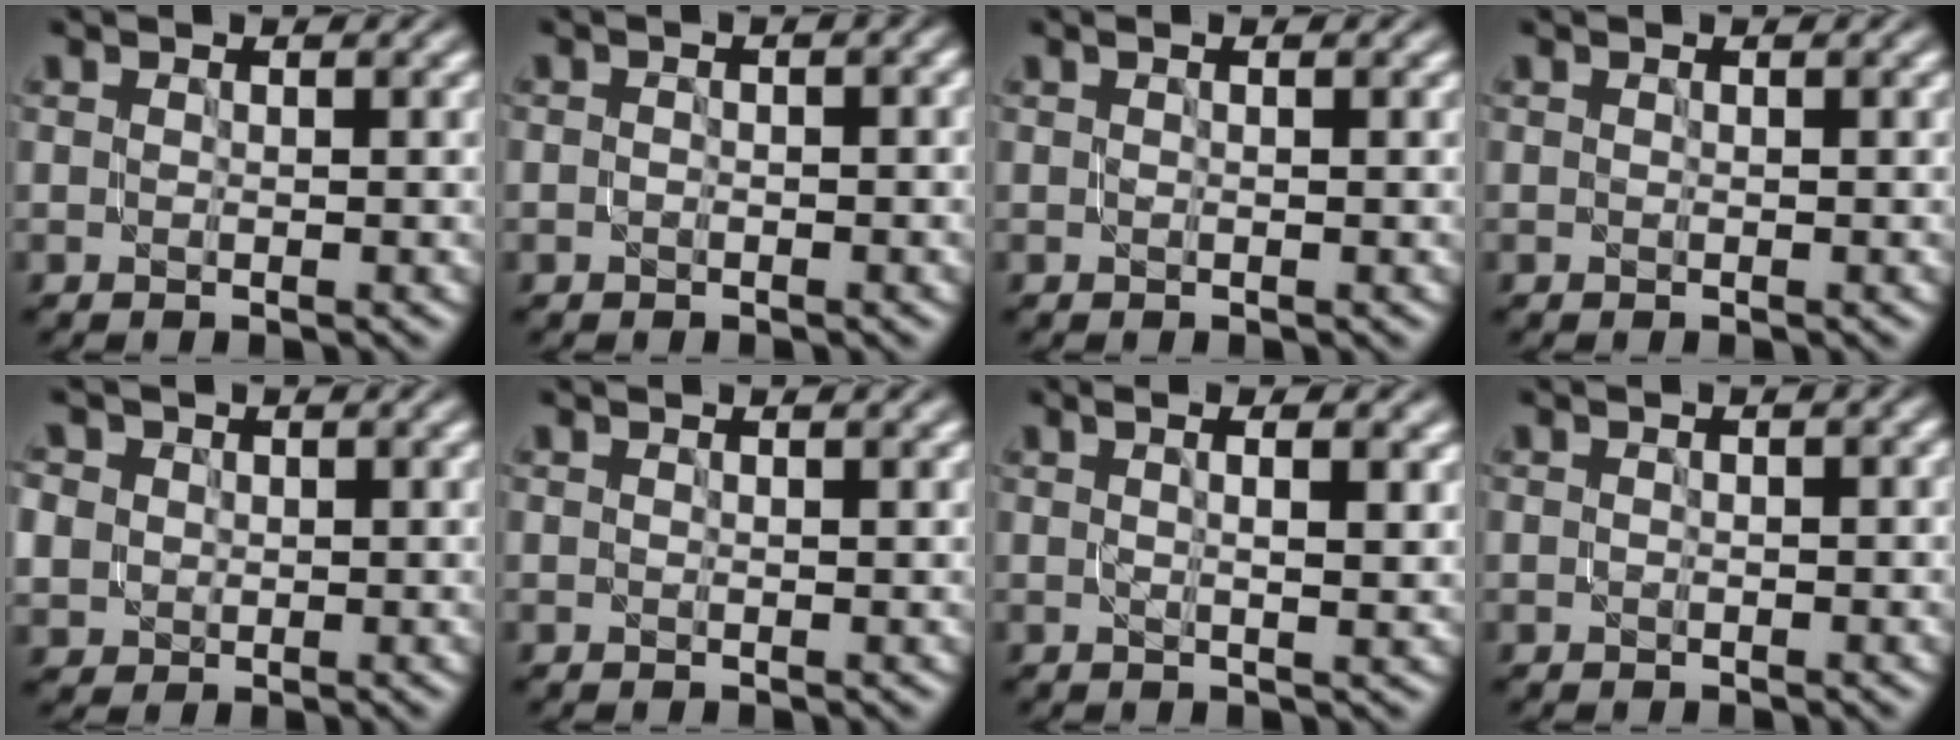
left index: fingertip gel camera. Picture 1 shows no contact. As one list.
[{"total": 1.4, "force": [-0.2, 0.7, 1.2], "torque": [-0.023, 0.001, -0.009]}, {"total": 0.5, "force": [0.2, 0.1, 0.5], "torque": [-0.012, 0.003, 0.000]}, {"total": 0.0}, {"total": 5.1, "force": [1.5, 4.4, 2.1], "torque": [-0.069, 0.019, 0.021]}, {"total": 0.7, "force": [0.5, 0.1, 0.5], "torque": [-0.008, 0.001, 0.008]}, {"total": 4.1, "force": [1.7, 1.5, 3.4], "torque": [-0.026, 0.010, 0.003]}, {"total": 1.1, "force": [-0.1, 0.4, 1.0], "torque": [-0.021, 0.003, -0.003]}]